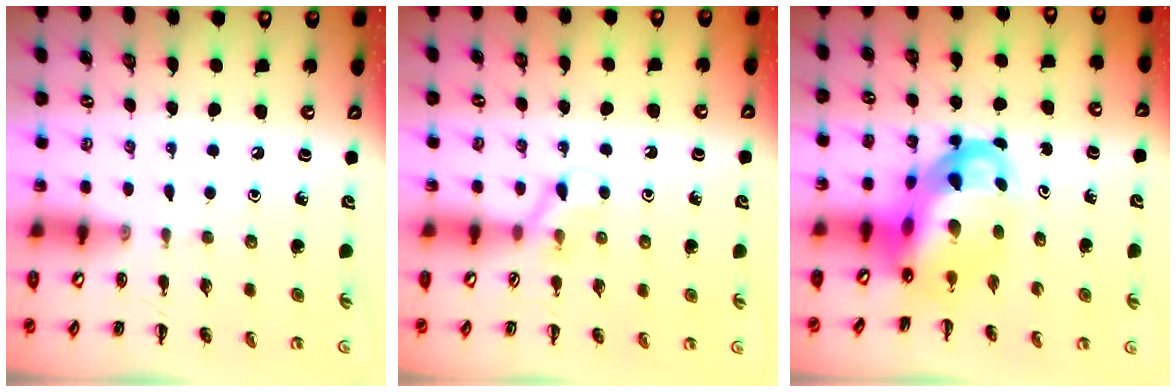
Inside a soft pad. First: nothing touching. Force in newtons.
{"total": 3.8, "press": 3.5, "slide": 1.4}
{"total": 6.3, "press": 6.2, "slide": 1.0}